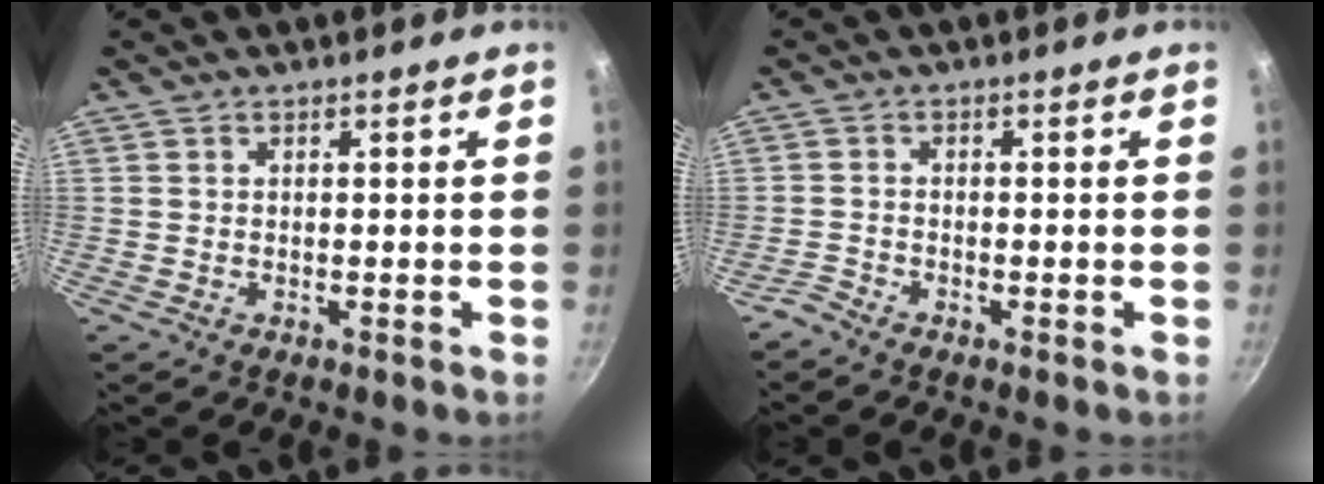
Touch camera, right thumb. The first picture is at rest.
{"total": 1.7, "force": [-1.6, 0.4, 0.5], "torque": [-0.021, 0.009, -0.039]}